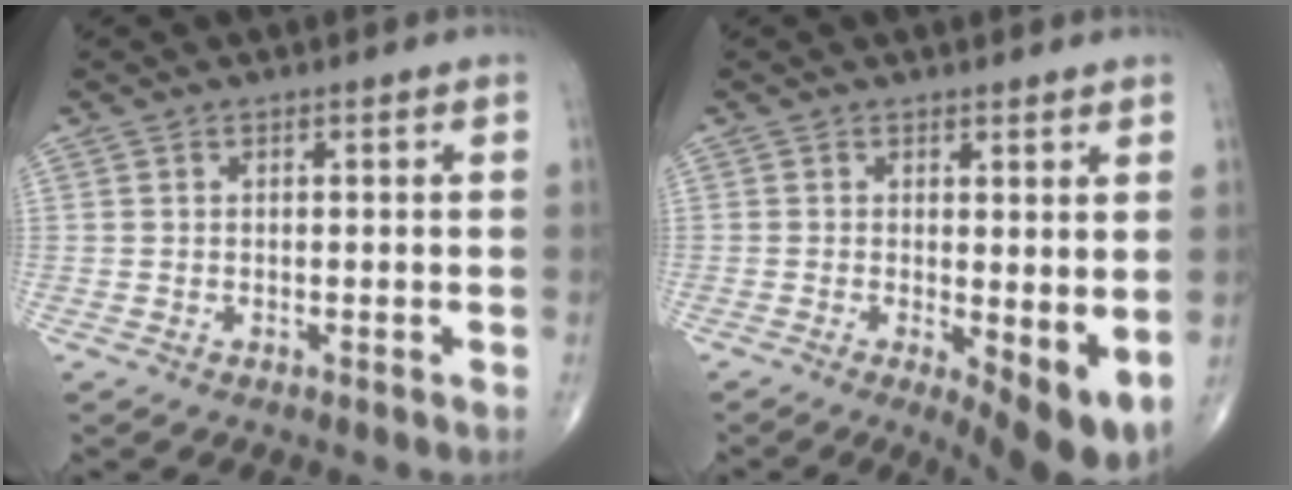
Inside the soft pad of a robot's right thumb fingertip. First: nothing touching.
{"total": 7.4, "force": [-0.7, 2.4, 7.0], "torque": [-0.099, -0.020, -0.006]}